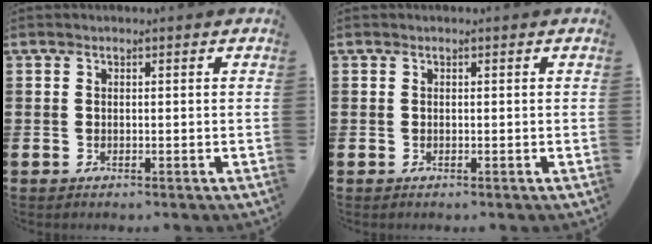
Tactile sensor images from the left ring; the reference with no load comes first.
{"total": 0.0}